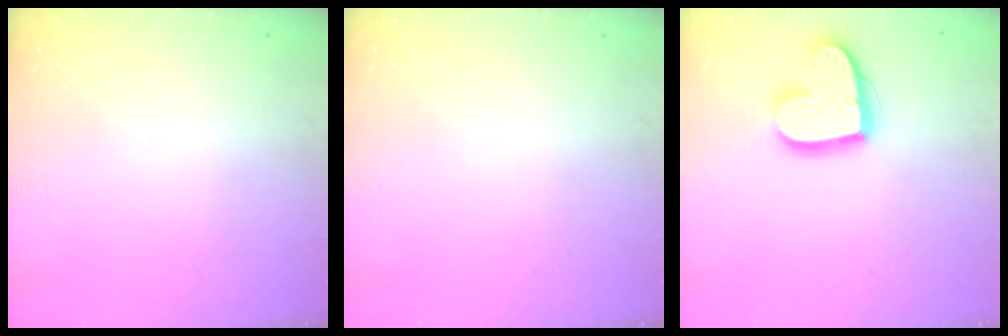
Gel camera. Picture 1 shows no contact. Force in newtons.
{"total": 0.0}
{"total": 16.1, "press": 16.1, "slide": 1.3}